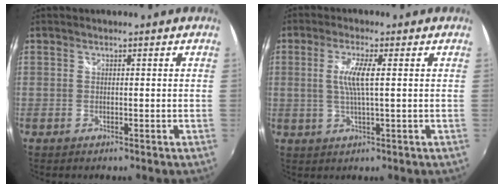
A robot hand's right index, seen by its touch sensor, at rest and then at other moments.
{"total": 5.3, "force": [0.7, 0.4, 5.2], "torque": [-0.103, -0.002, 0.015]}